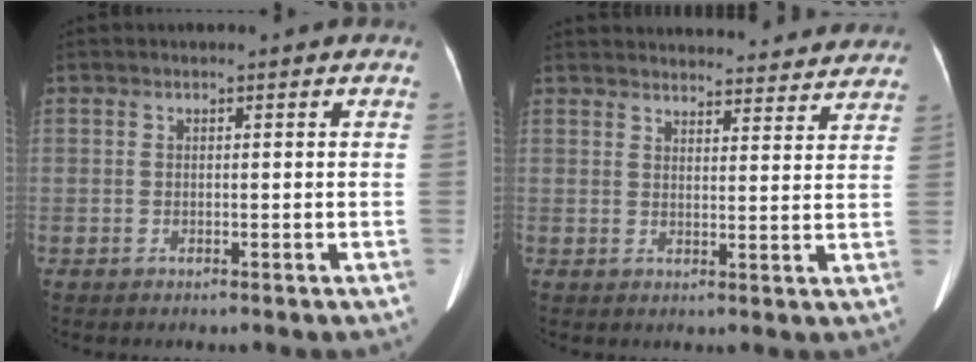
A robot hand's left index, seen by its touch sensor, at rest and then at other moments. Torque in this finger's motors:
{"motor_torque": [0.56, -1.58, 0.39, 0.01]}